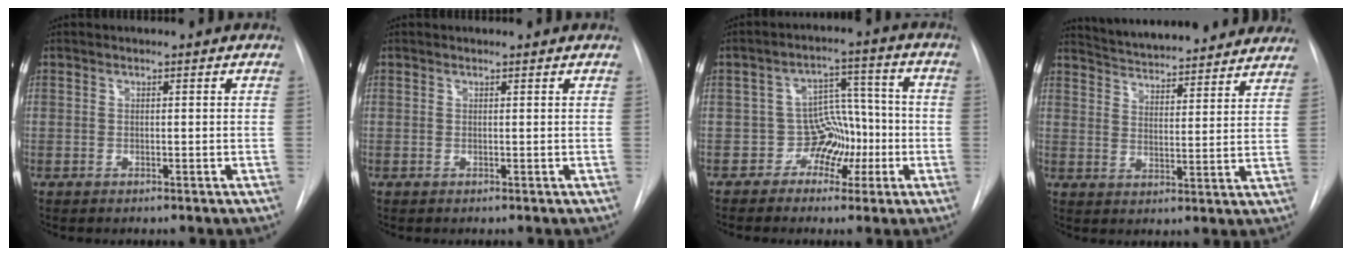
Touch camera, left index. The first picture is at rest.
{"total": 0.9, "force": [0.9, 0.1, 0.1], "torque": [-0.008, 0.008, 0.011]}
{"total": 6.2, "force": [-2.3, 5.2, 2.3], "torque": [-0.019, 0.029, -0.035]}
{"total": 23.5, "force": [21.6, 4.4, 8.4], "torque": [-0.134, -0.012, 0.278]}